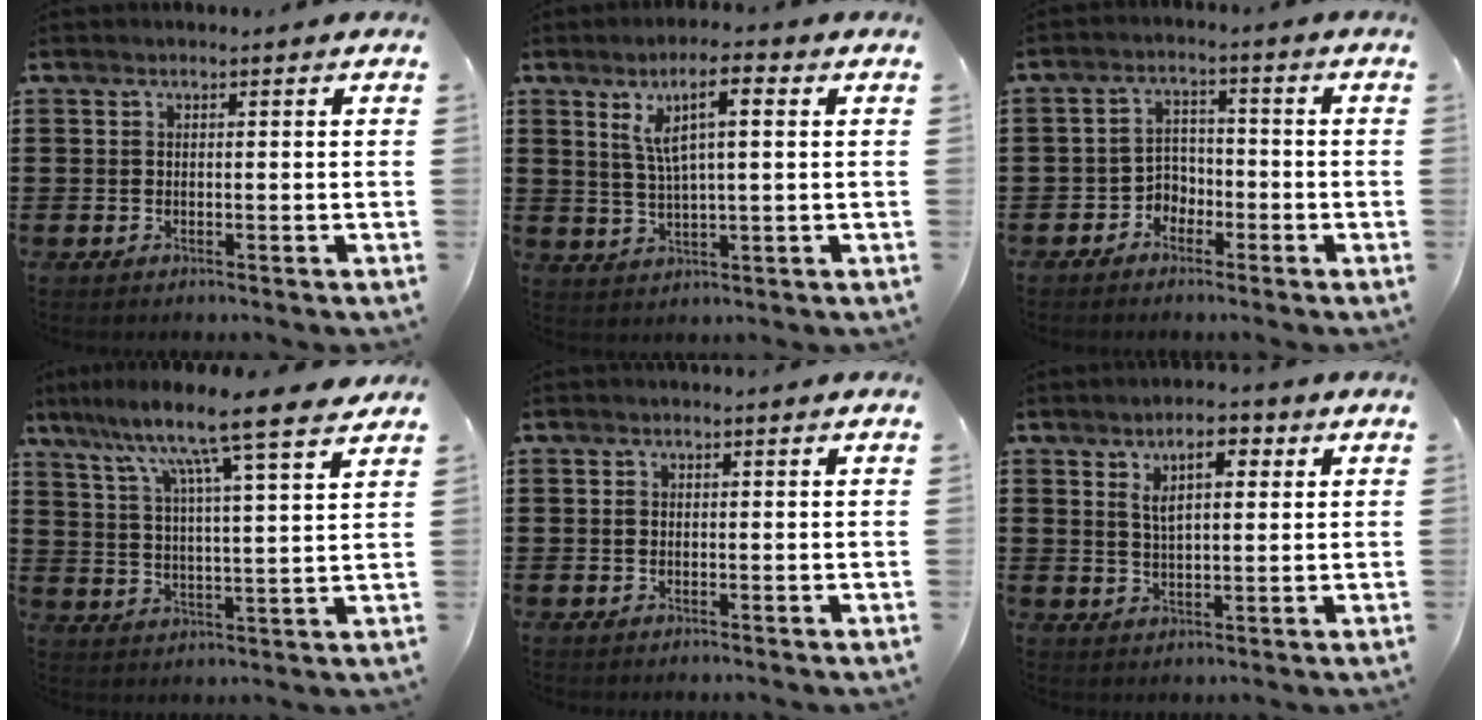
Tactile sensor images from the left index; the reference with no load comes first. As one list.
[{"total": 6.8, "force": [2.7, 2.0, 5.9], "torque": [-0.114, 0.007, 0.043]}, {"total": 3.4, "force": [-2.5, 2.2, 0.6], "torque": [-0.022, 0.009, -0.055]}, {"total": 9.9, "force": [8.2, -0.6, 5.6], "torque": [-0.123, -0.054, 0.129]}, {"total": 0.5, "force": [0.0, 0.5, 0.2], "torque": [-0.005, 0.003, -0.001]}, {"total": 5.4, "force": [2.6, 2.4, 4.1], "torque": [-0.065, 0.001, 0.037]}]